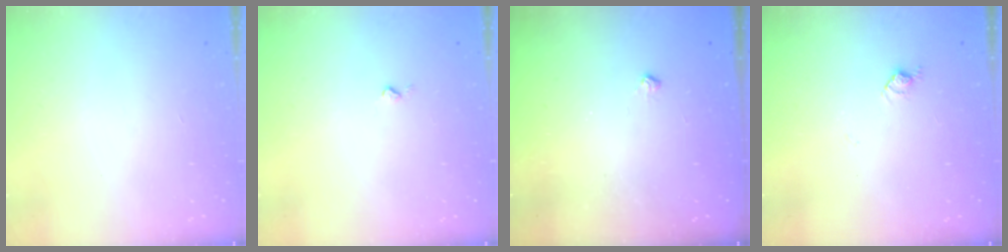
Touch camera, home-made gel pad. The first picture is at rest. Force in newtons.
{"total": 2.7, "press": 2.6, "slide": 0.4}
{"total": 5.1, "press": 5.1, "slide": 0.7}
{"total": 6.3, "press": 6.2, "slide": 0.7}